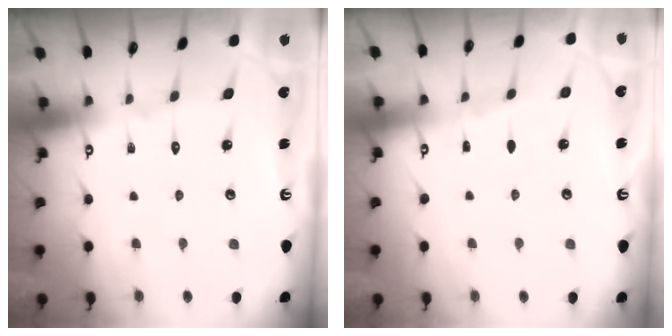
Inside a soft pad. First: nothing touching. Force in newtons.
{"total": 2.4, "press": 2.4, "slide": 0.4}